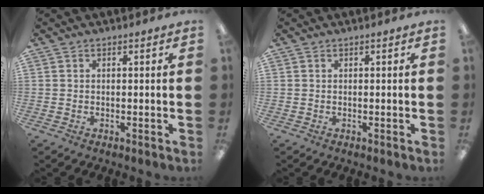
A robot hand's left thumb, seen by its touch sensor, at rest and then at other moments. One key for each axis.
{"total": 0.0}